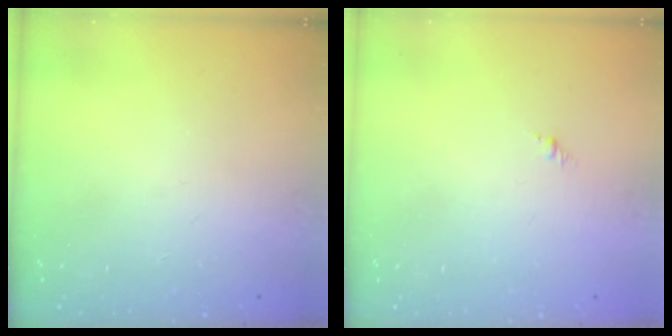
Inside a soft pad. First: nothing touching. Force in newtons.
{"total": 1.3, "press": 1.2, "slide": 0.5}